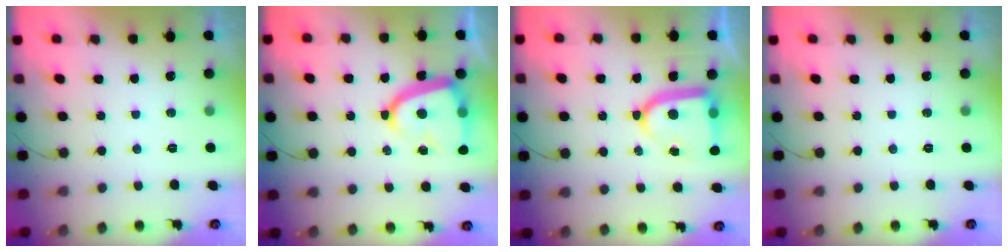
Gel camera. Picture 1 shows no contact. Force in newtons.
{"total": 14.4, "press": 14.4, "slide": 1.3}
{"total": 13.8, "press": 13.7, "slide": 1.4}
{"total": 0.0}